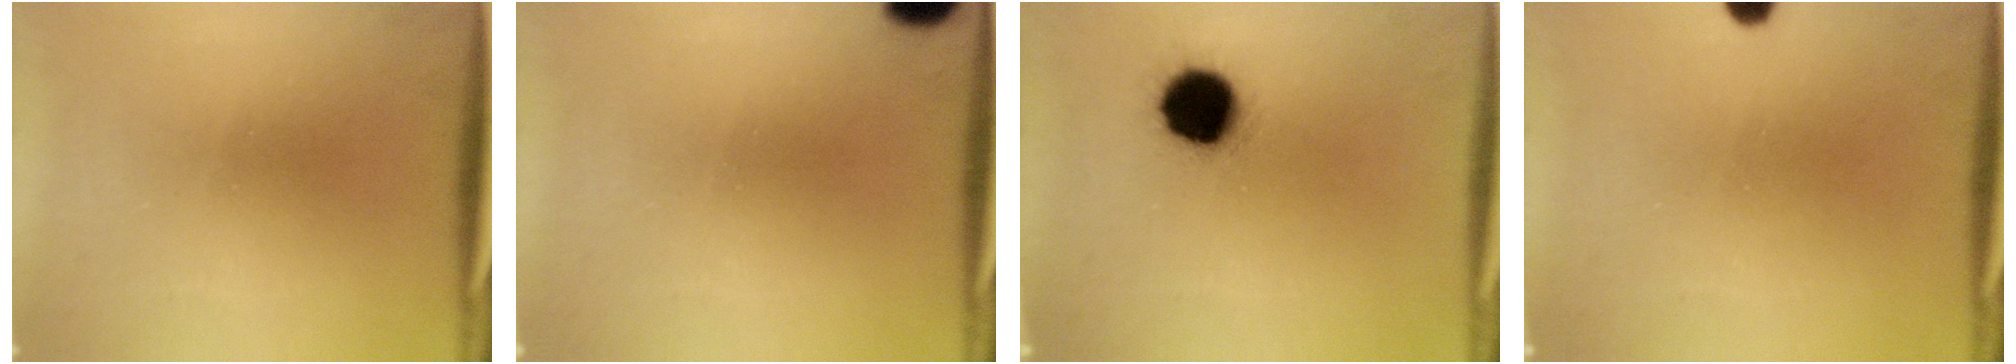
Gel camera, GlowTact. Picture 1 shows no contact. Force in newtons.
{"total": 7.2}
{"total": 12.3}
{"total": 2.0}